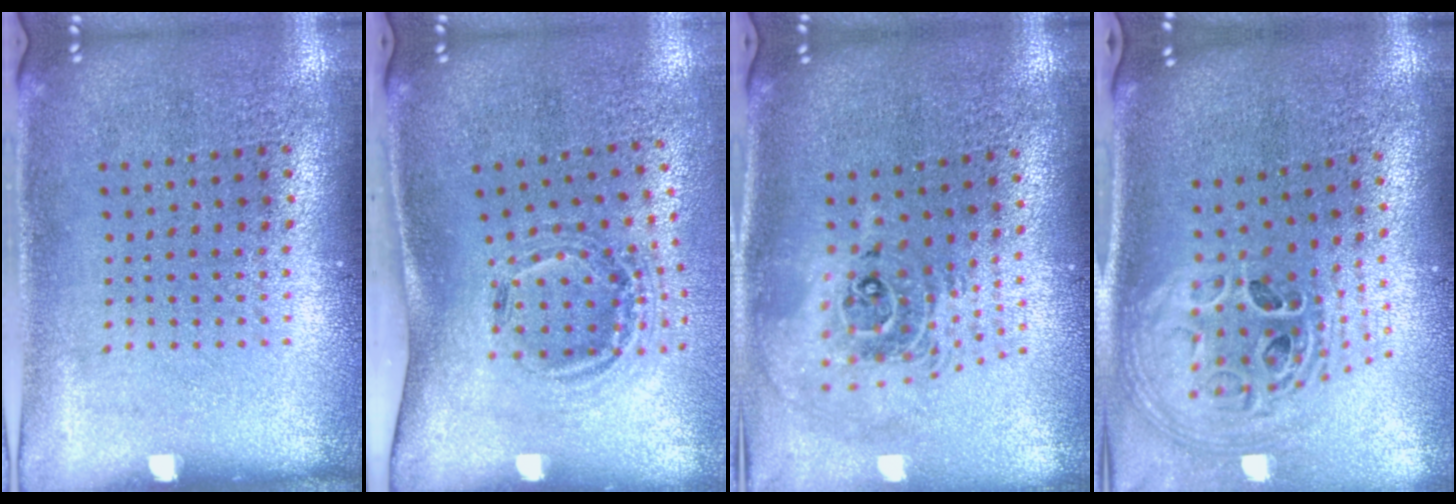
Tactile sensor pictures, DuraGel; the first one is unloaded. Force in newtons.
{"total": 1.2, "press": 1.0, "slide": 0.7}
{"total": 2.3, "press": 1.8, "slide": 1.5}
{"total": 2.1, "press": 1.4, "slide": 1.5}